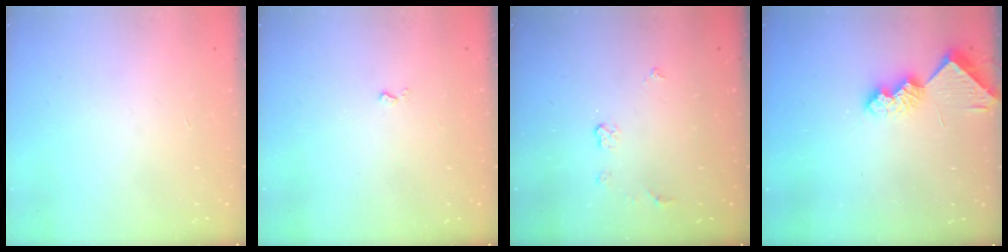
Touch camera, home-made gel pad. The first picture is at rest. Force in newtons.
{"total": 3.3, "press": 3.2, "slide": 0.5}
{"total": 3.7, "press": 3.6, "slide": 0.5}
{"total": 7.8, "press": 7.8, "slide": 0.9}